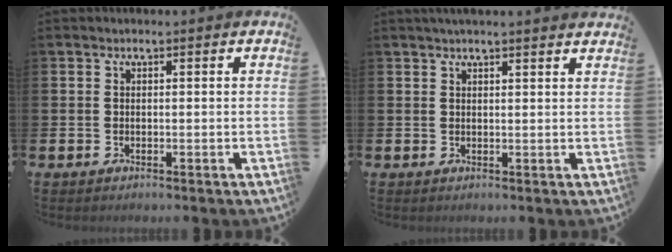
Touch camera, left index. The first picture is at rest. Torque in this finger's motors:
{"motor_torque": [0.98, -1.16, 0.17, 0.13]}